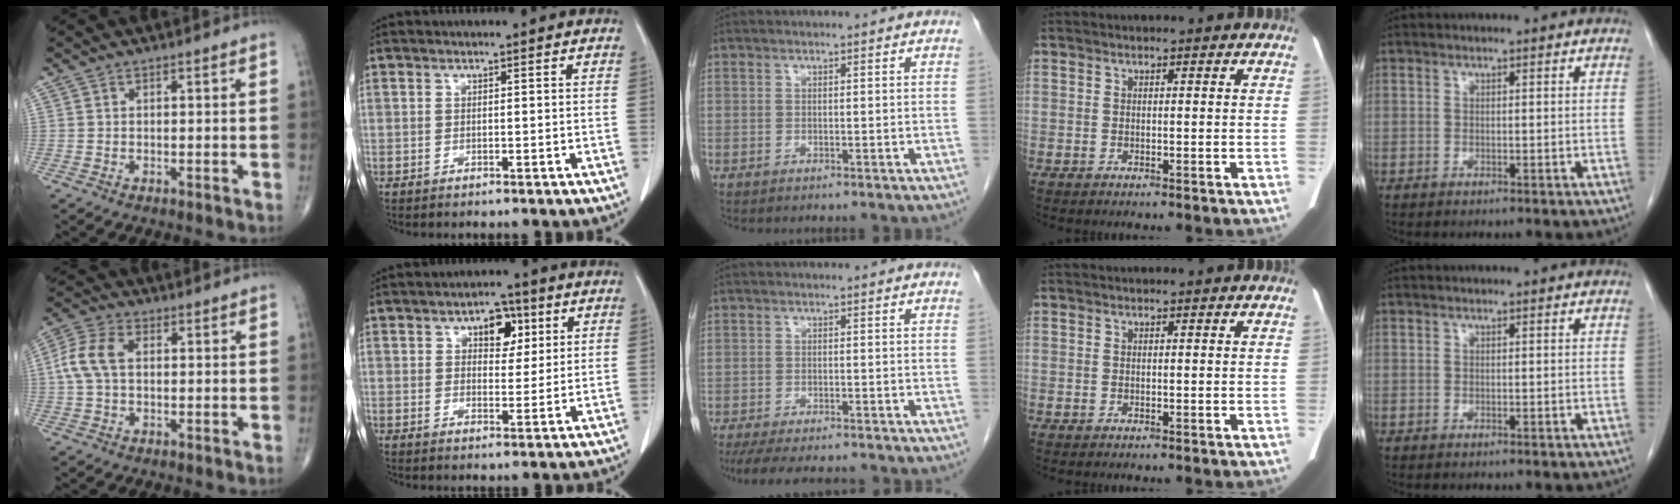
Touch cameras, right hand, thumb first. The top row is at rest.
{"thumb": {"total": 7.1, "force": [0.7, 4.5, 5.5], "torque": [-0.130, 0.021, 0.008]}, "index": {"total": 5.4, "force": [2.3, 3.2, 3.7], "torque": [-0.048, 0.013, 0.034]}, "middle": {"total": 10.0, "force": [-8.8, 1.9, 4.4], "torque": [-0.067, -0.014, -0.124]}}